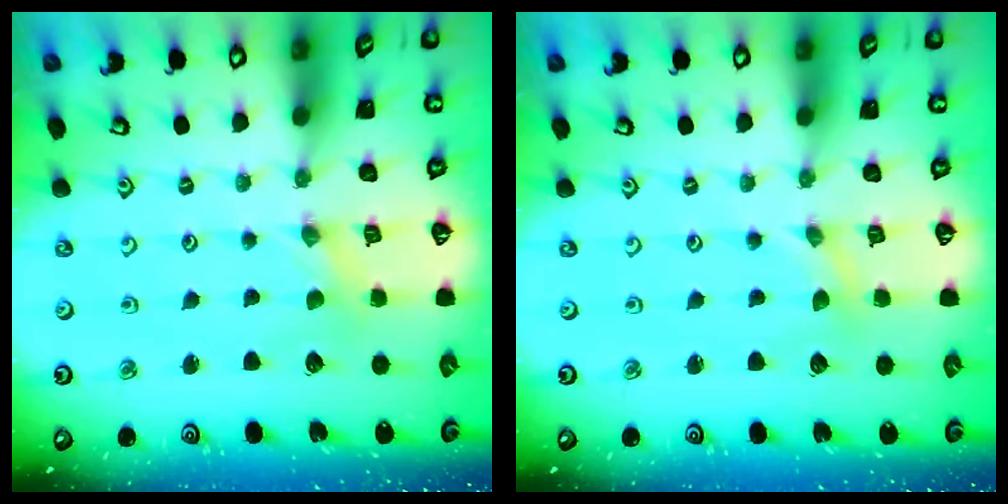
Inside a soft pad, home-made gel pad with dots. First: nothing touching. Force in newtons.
{"total": 0.0}